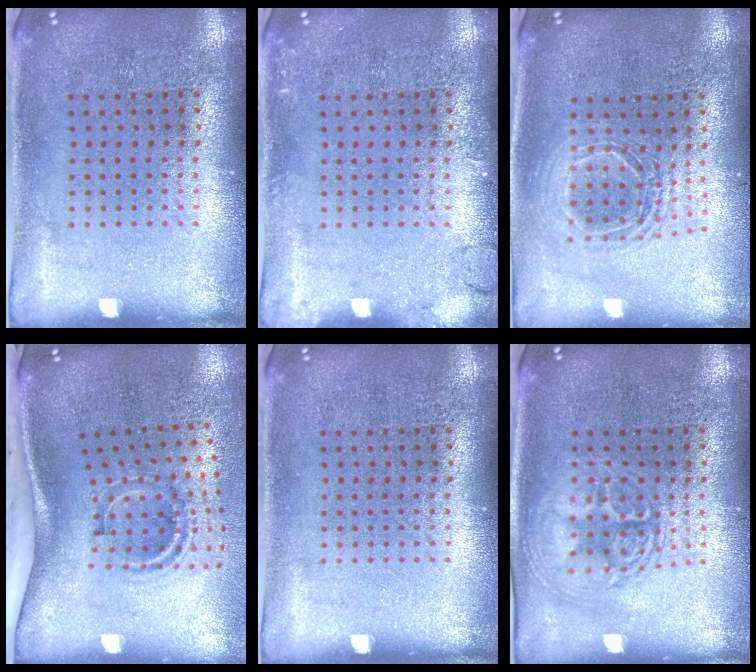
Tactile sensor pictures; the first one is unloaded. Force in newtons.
{"total": 1.4, "press": 1.4, "slide": 0.2}
{"total": 1.5, "press": 1.3, "slide": 0.8}
{"total": 2.0, "press": 1.3, "slide": 1.6}
{"total": 0.0}
{"total": 2.9, "press": 2.8, "slide": 0.4}